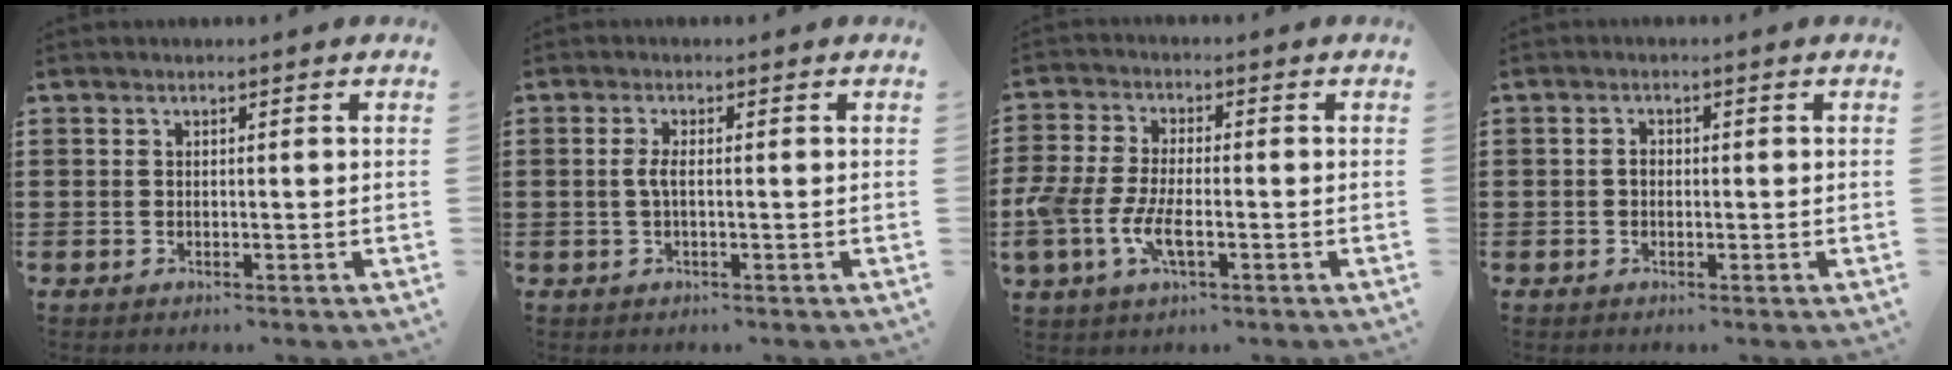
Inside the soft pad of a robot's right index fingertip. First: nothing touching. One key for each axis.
{"total": 2.0, "fx": -0.2, "fy": 0.5, "fz": 1.9, "tx": -0.053, "ty": -0.005, "tz": -0.011}
{"total": 6.7, "fx": -2.1, "fy": 2.8, "fz": 5.7, "tx": -0.140, "ty": -0.009, "tz": -0.045}
{"total": 1.2, "fx": -0.2, "fy": 0.8, "fz": 0.9, "tx": -0.019, "ty": 0.002, "tz": -0.004}